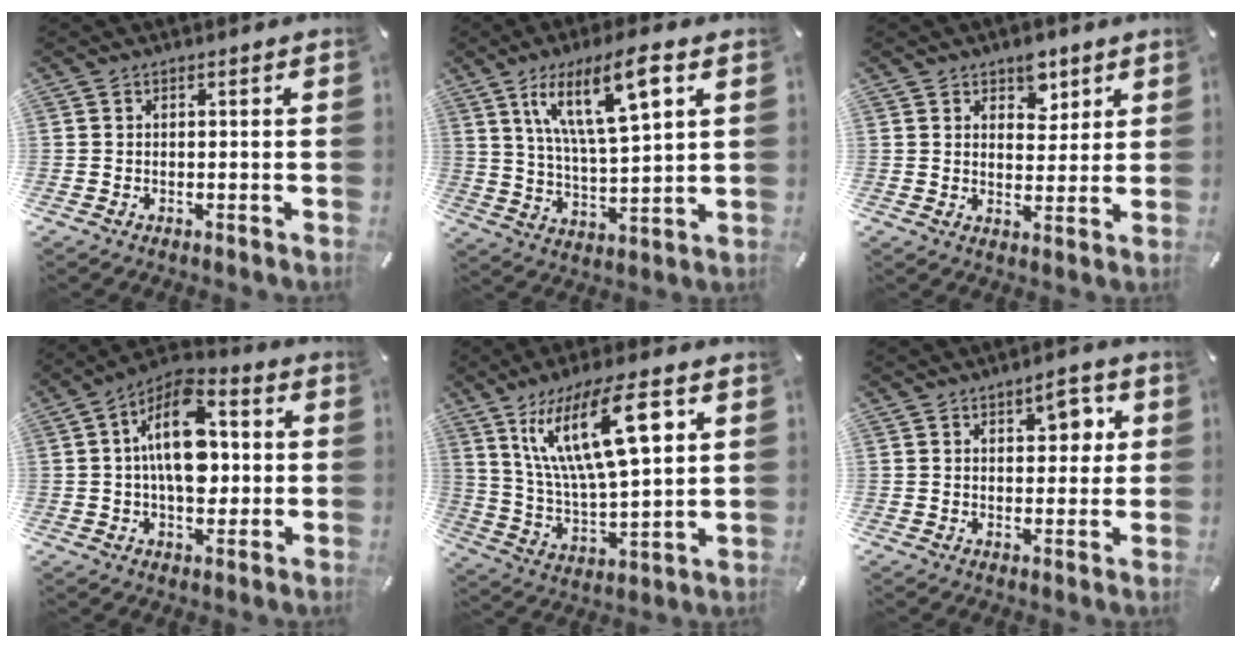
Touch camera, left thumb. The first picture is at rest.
{"total": 15.7, "force": [8.5, 4.6, 12.4], "torque": [-0.229, -0.022, 0.138]}
{"total": 5.8, "force": [3.8, 3.8, 2.0], "torque": [-0.006, -0.020, 0.061]}
{"total": 16.2, "force": [1.1, 9.6, 13.0], "torque": [-0.232, -0.003, 0.017]}
{"total": 20.2, "force": [9.7, 6.6, 16.4], "torque": [-0.324, -0.026, 0.150]}
{"total": 6.1, "force": [2.6, 3.5, 4.2], "torque": [-0.042, -0.009, 0.035]}